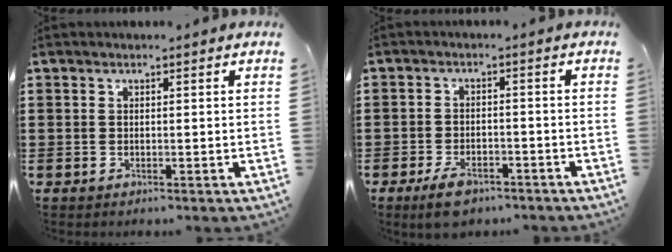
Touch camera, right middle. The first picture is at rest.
{"total": 4.3, "force": [-3.3, 1.7, 2.1], "torque": [-0.042, 0.009, -0.065]}